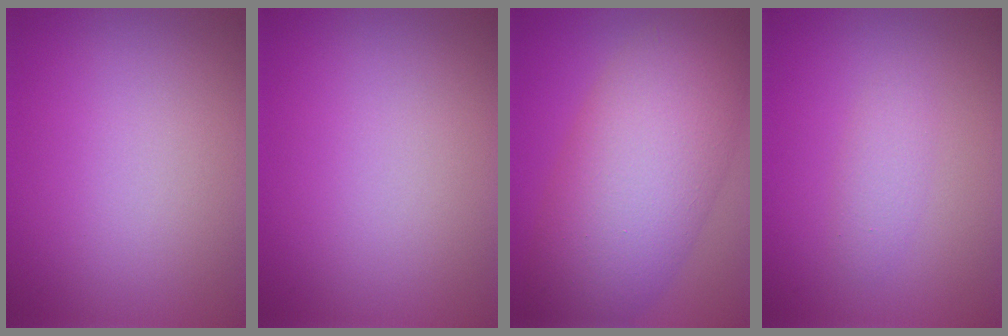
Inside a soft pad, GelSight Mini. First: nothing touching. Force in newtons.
{"total": 0.0}
{"total": 10.0, "press": 10.0, "slide": 0.1}
{"total": 1.4, "press": 1.4, "slide": 0.0}